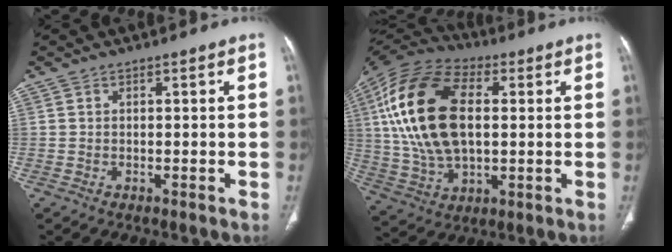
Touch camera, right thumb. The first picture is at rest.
{"total": 23.1, "force": [3.5, 13.0, 18.8], "torque": [-0.373, 0.006, 0.060]}